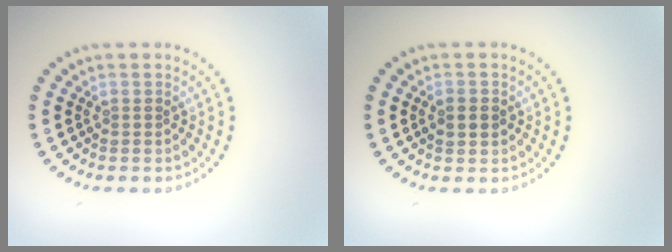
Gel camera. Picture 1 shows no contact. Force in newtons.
{"total": 1.6, "press": 1.6, "slide": 0.1}